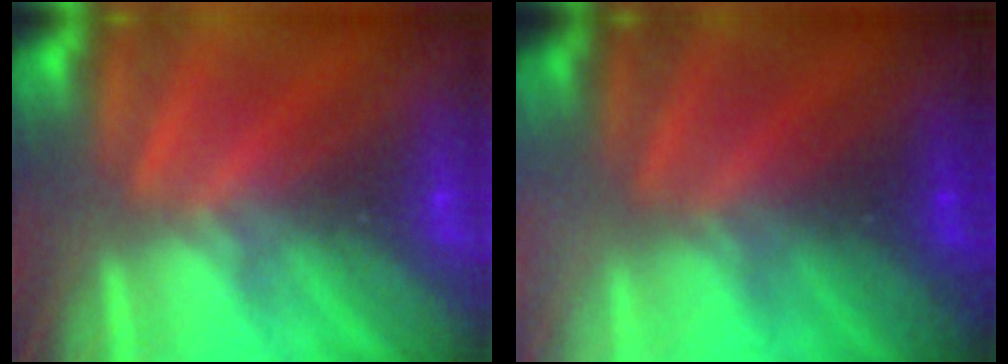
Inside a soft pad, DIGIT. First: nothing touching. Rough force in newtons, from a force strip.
{"total": 2.7}